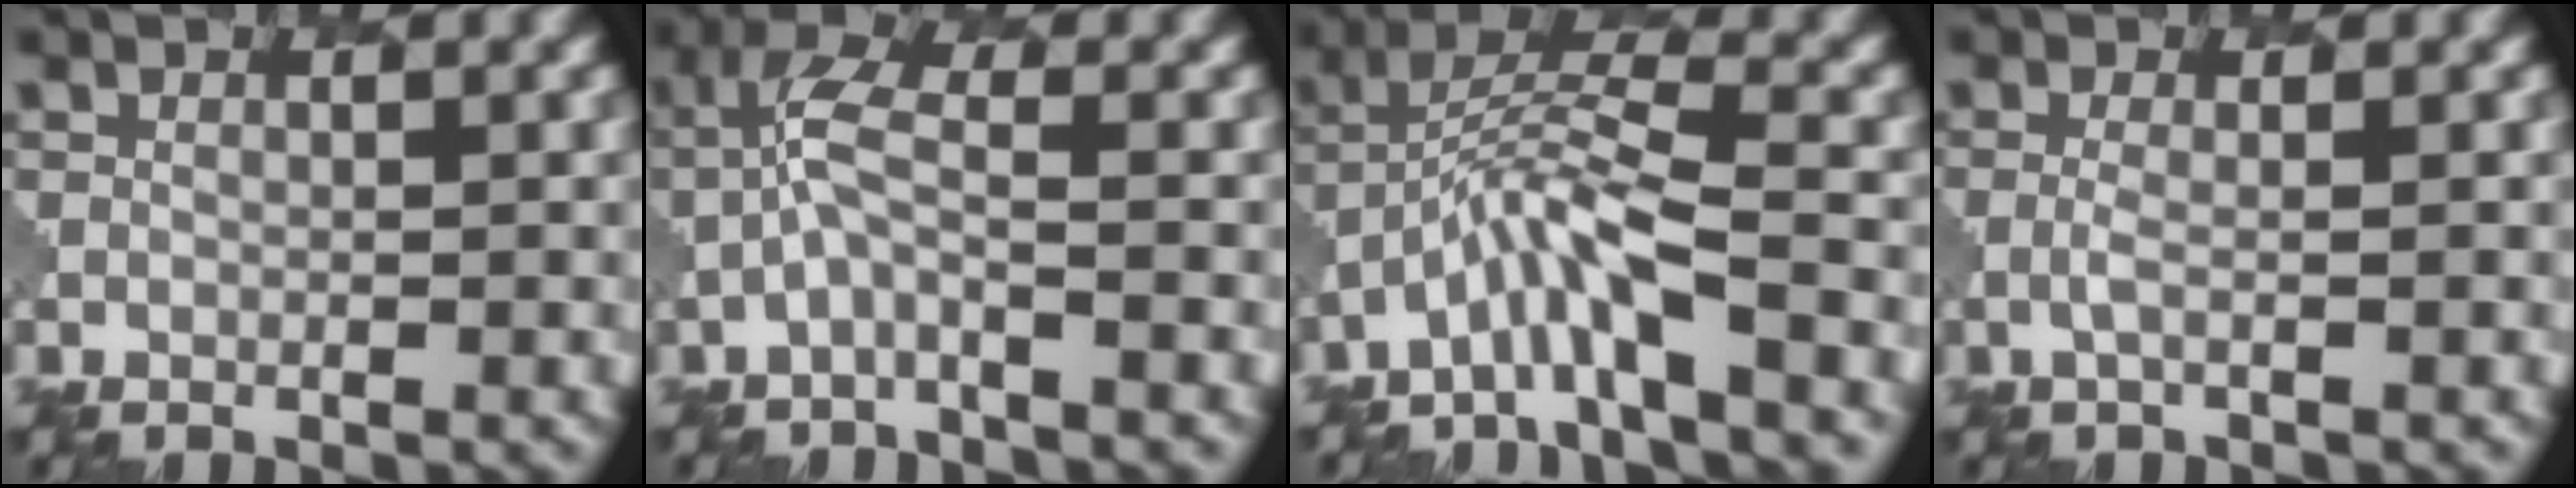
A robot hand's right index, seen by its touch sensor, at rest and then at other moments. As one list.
[{"total": 3.0, "force": [-0.9, 0.8, 2.8], "torque": [-0.066, 0.013, -0.026]}, {"total": 5.4, "force": [-2.9, 0.9, 4.5], "torque": [-0.086, 0.013, -0.061]}, {"total": 1.1, "force": [0.0, 0.3, 1.1], "torque": [-0.019, 0.000, -0.007]}]